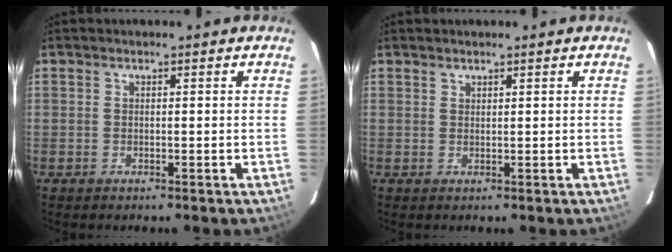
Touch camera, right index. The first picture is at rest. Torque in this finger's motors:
{"motor_torque": [0.10, 0.13, 0.00, 0.00]}